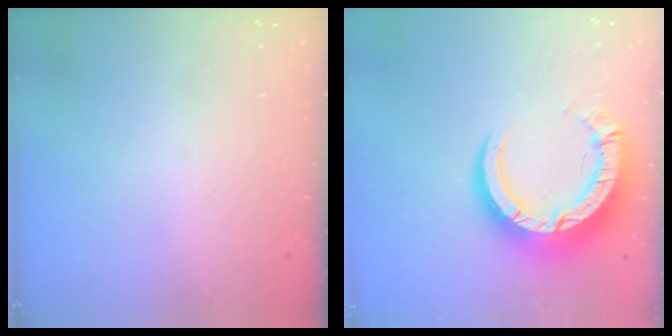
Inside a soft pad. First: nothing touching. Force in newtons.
{"total": 14.5, "press": 14.4, "slide": 1.4}